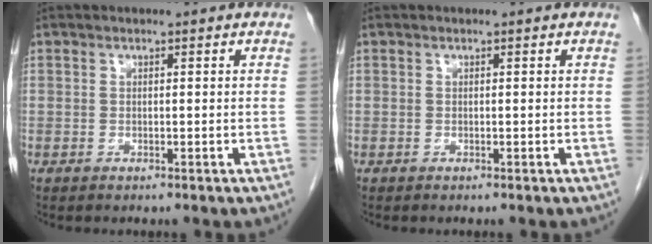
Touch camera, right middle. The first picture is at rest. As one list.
[{"total": 0.0}]